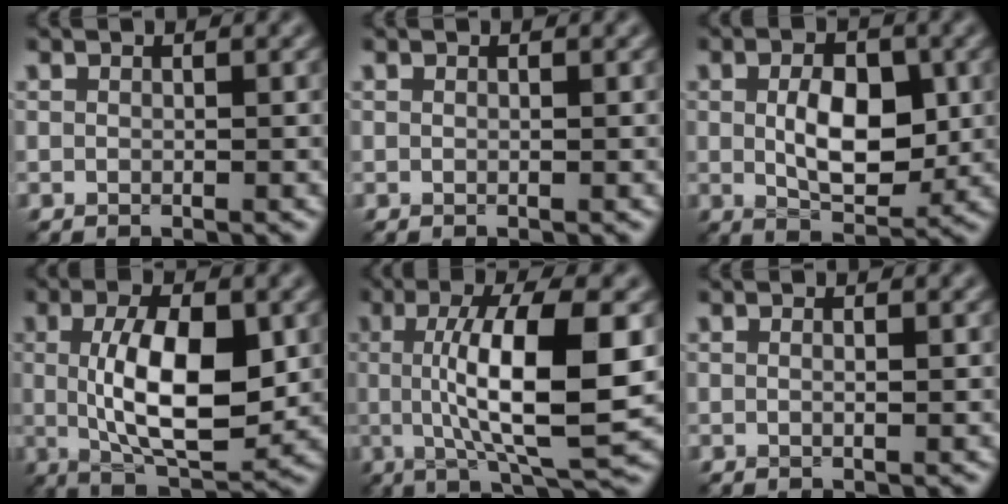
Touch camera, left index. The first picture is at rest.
{"total": 0.0}
{"total": 5.5, "force": [0.4, 2.9, 4.6], "torque": [-0.079, 0.002, 0.010]}
{"total": 8.9, "force": [0.4, 3.4, 8.2], "torque": [-0.145, -0.001, 0.013]}
{"total": 10.2, "force": [0.4, 2.5, 9.9], "torque": [-0.157, 0.001, 0.012]}
{"total": 0.6, "force": [0.2, -0.1, 0.6], "torque": [-0.009, -0.002, 0.003]}